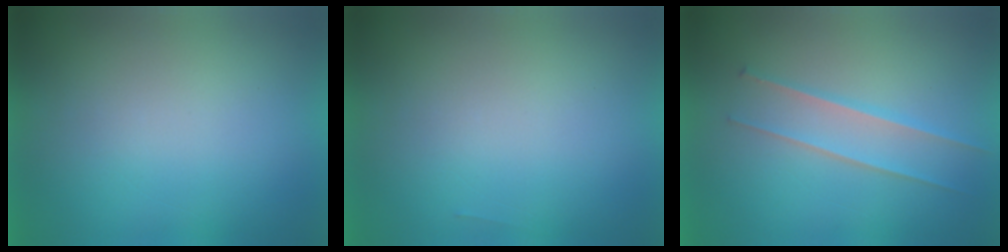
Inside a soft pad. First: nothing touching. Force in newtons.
{"total": 1.2}
{"total": 2.2}